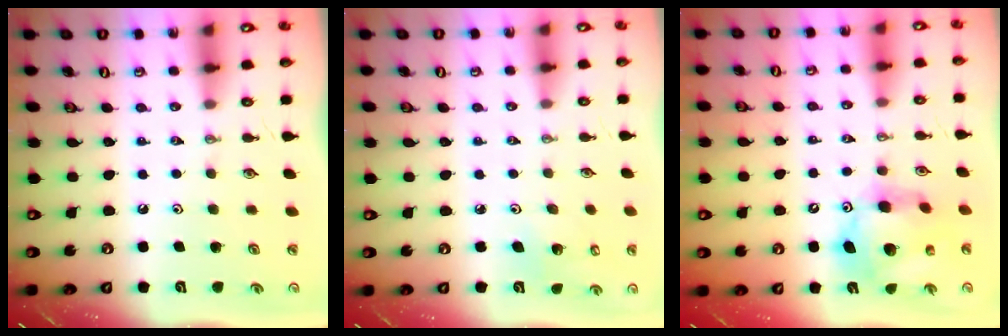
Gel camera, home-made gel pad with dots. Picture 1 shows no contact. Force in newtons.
{"total": 3.6, "press": 3.4, "slide": 1.1}
{"total": 14.5, "press": 14.4, "slide": 1.3}